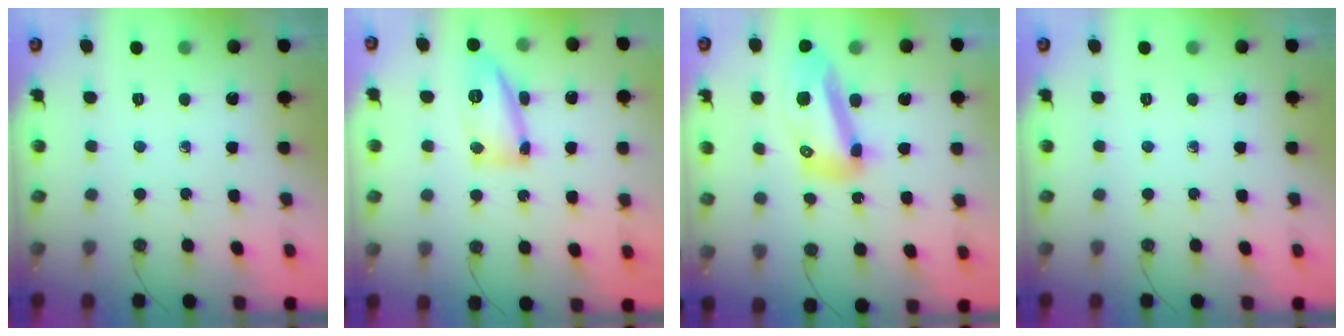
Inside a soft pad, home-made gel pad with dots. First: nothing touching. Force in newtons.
{"total": 12.5, "press": 12.2, "slide": 2.5}
{"total": 13.1, "press": 13.0, "slide": 1.5}
{"total": 0.0}